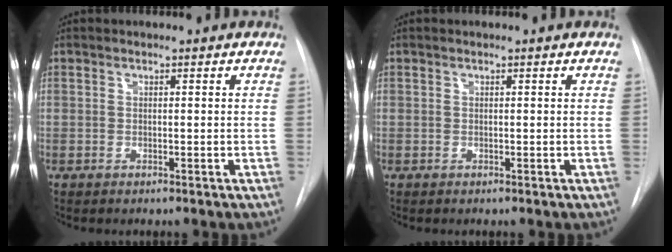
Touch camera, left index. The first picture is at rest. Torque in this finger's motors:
{"motor_torque": [0.00, 0.00, 0.00, 0.00]}